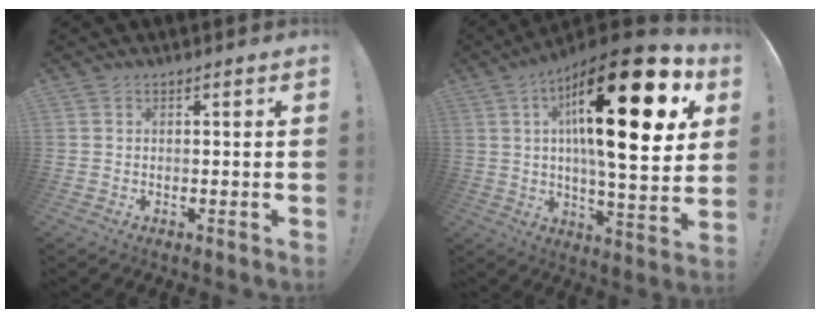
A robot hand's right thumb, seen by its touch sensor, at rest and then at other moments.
{"total": 29.2, "force": [9.9, 8.2, 26.2], "torque": [-0.405, -0.057, 0.155]}